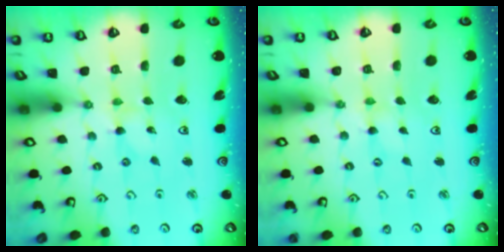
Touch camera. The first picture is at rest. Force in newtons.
{"total": 0.9, "press": 0.9, "slide": 0.1}